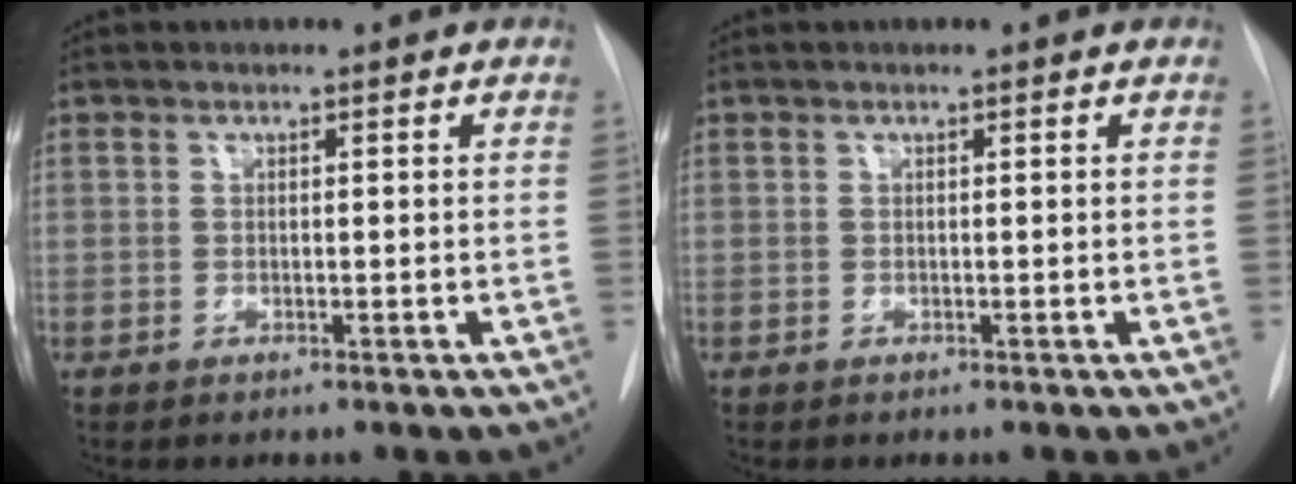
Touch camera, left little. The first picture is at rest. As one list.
[{"total": 0.0}]